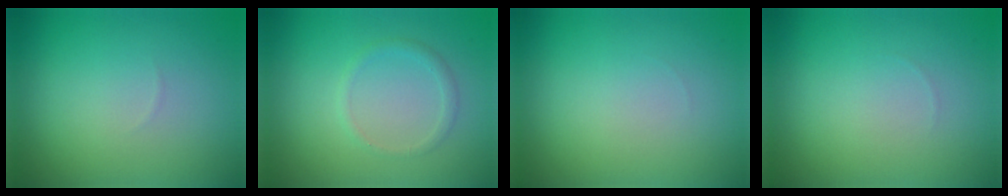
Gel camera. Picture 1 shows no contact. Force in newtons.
{"total": 1.1, "press": 1.1, "slide": 0.0}
{"total": 0.0}
{"total": 0.0}